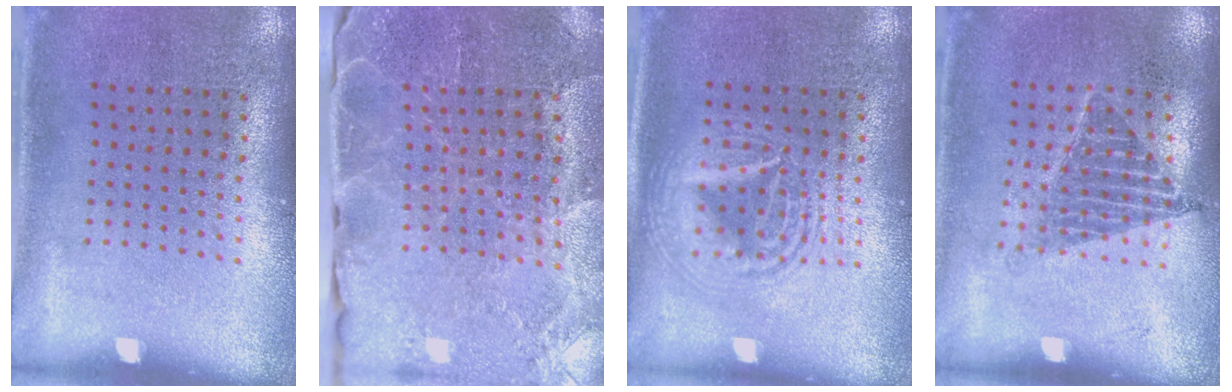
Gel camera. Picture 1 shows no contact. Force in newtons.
{"total": 3.2, "press": 3.2, "slide": 0.4}
{"total": 2.6, "press": 2.6, "slide": 0.3}
{"total": 1.1, "press": 1.0, "slide": 0.6}